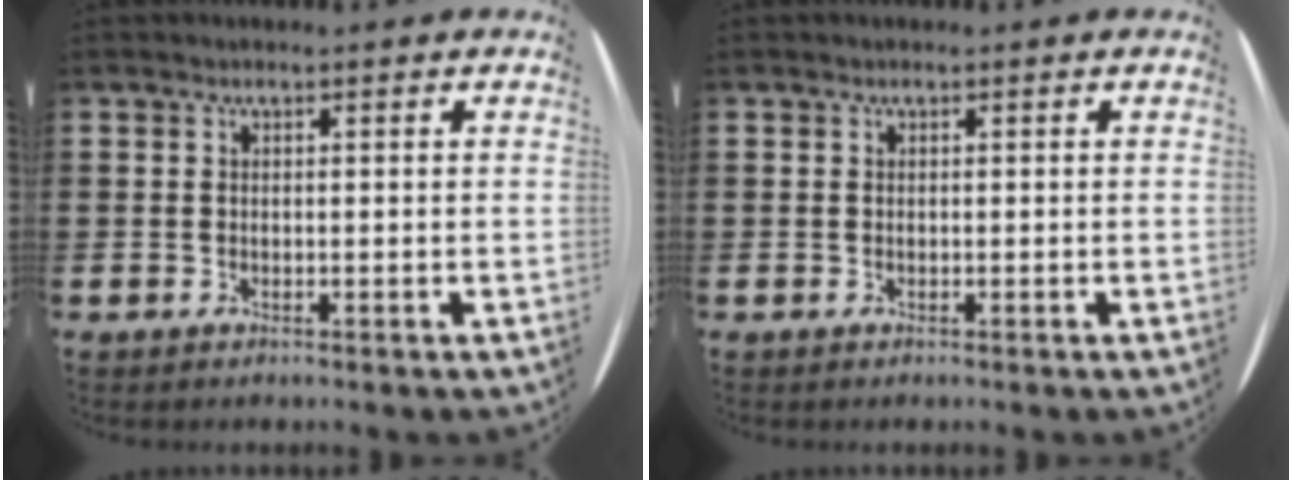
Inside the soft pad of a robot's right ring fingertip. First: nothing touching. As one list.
[{"total": 0.0}]